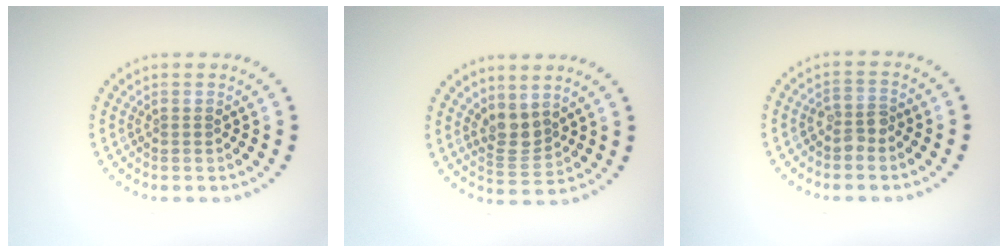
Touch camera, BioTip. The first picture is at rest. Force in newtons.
{"total": 2.7, "press": 2.2, "slide": 1.5}
{"total": 1.8, "press": 1.6, "slide": 0.7}